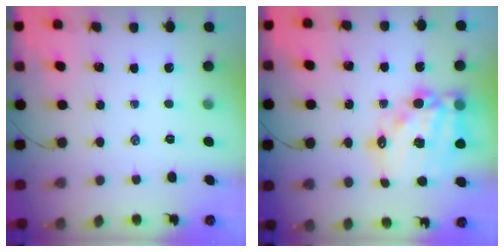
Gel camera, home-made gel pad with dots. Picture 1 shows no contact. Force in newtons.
{"total": 17.9, "press": 17.5, "slide": 4.1}